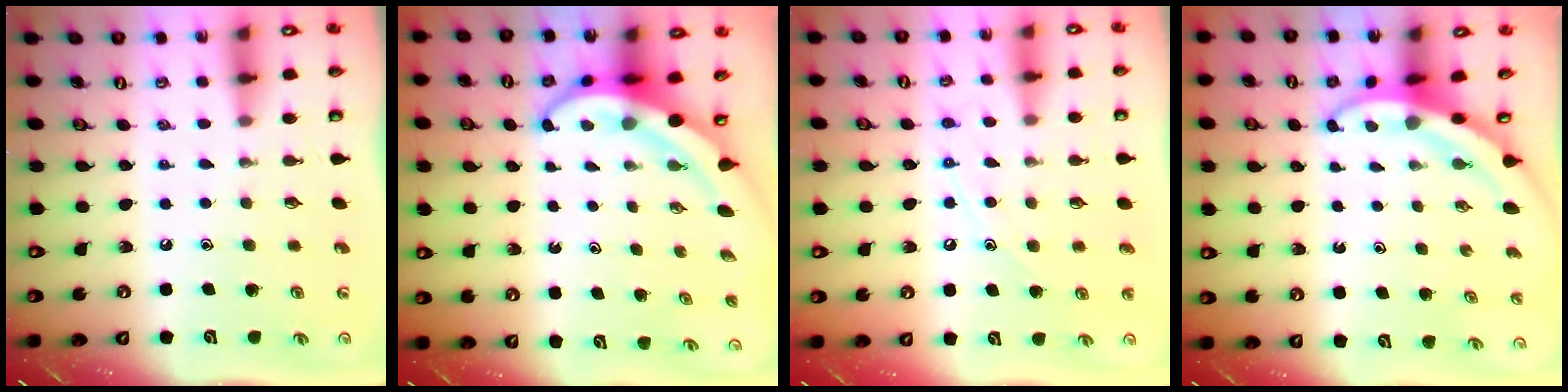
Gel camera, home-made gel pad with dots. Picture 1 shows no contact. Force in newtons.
{"total": 6.7, "press": 6.5, "slide": 1.5}
{"total": 8.2, "press": 8.2, "slide": 0.8}
{"total": 3.7, "press": 3.7, "slide": 0.5}